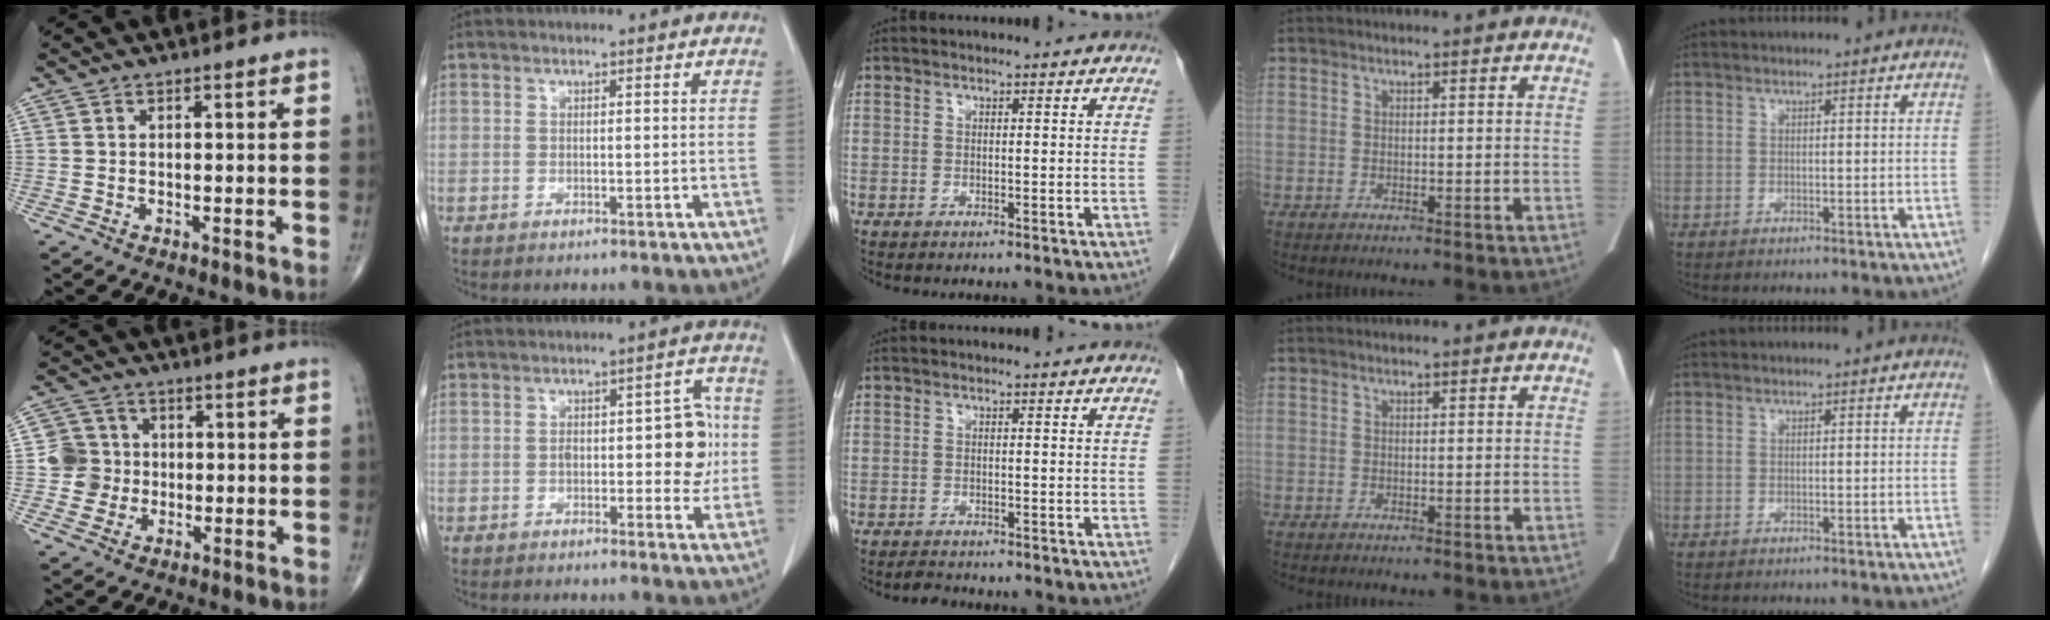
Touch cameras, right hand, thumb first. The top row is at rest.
{"thumb": {"total": 6.1, "force": [-0.4, 6.0, 0.7], "torque": [0.019, 0.011, -0.013]}, "index": {"total": 8.0, "force": [-0.2, 3.3, 7.3], "torque": [-0.090, 0.021, 0.000]}, "middle": {"total": 1.6, "force": [-1.5, 0.4, 0.3], "torque": [-0.015, -0.006, -0.022]}}